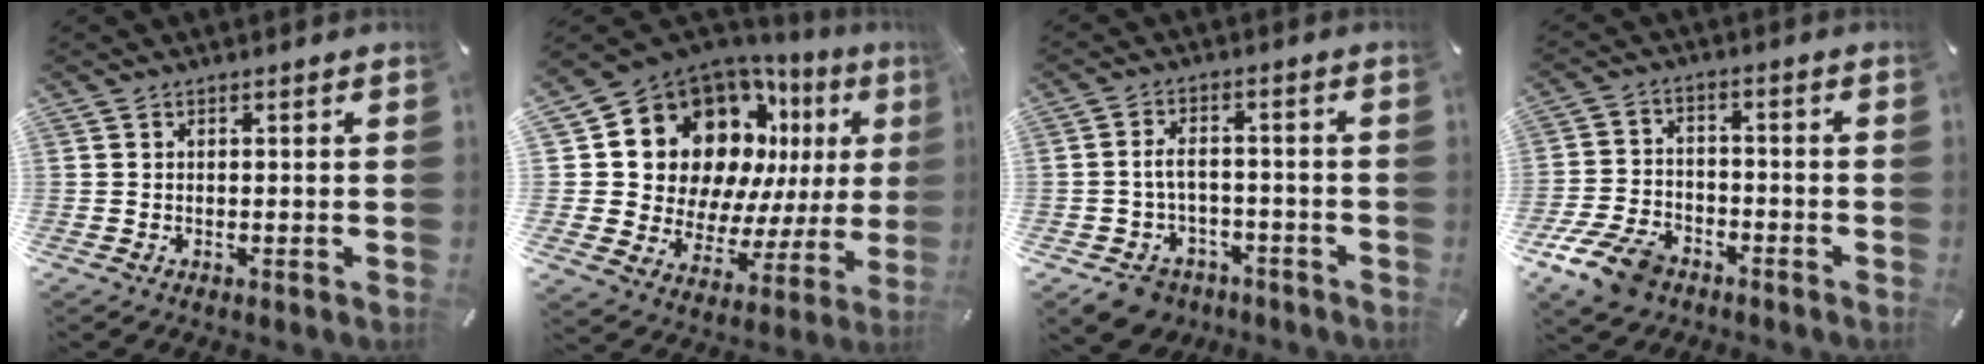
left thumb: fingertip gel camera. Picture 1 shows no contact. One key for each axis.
{"total": 18.2, "fx": 9.2, "fy": 13.1, "fz": 8.7, "tx": -0.135, "ty": -0.086, "tz": 0.182}
{"total": 7.3, "fx": -2.6, "fy": 5.6, "fz": 3.9, "tx": -0.080, "ty": 0.027, "tz": -0.042}
{"total": 10.0, "fx": -6.2, "fy": 6.1, "fz": 4.9, "tx": -0.100, "ty": 0.035, "tz": -0.113}